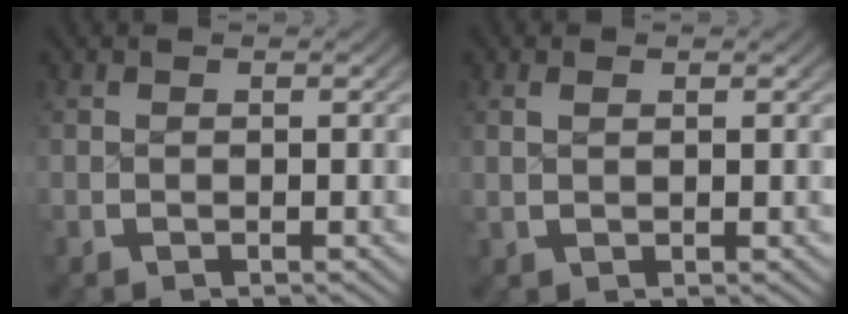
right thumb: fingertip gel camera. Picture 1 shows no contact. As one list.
[{"total": 0.9, "force": [0.5, 0.4, 0.6], "torque": [-0.009, 0.006, 0.012]}]